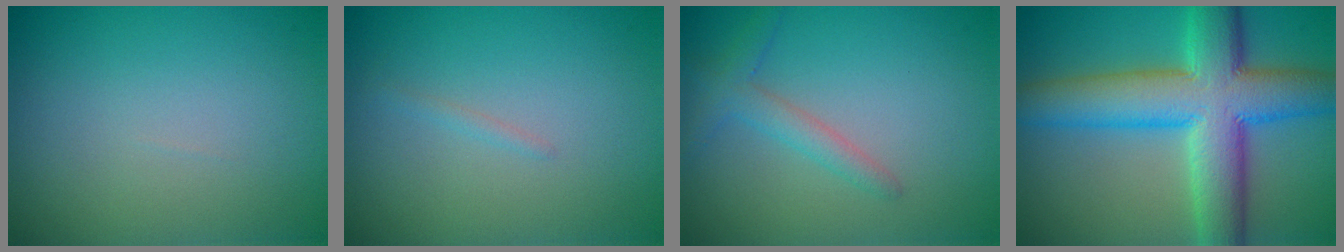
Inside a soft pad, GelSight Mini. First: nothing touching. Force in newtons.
{"total": 0.6, "press": 0.6, "slide": 0.1}
{"total": 2.2, "press": 2.2, "slide": 0.1}
{"total": 10.5, "press": 10.5, "slide": 0.3}